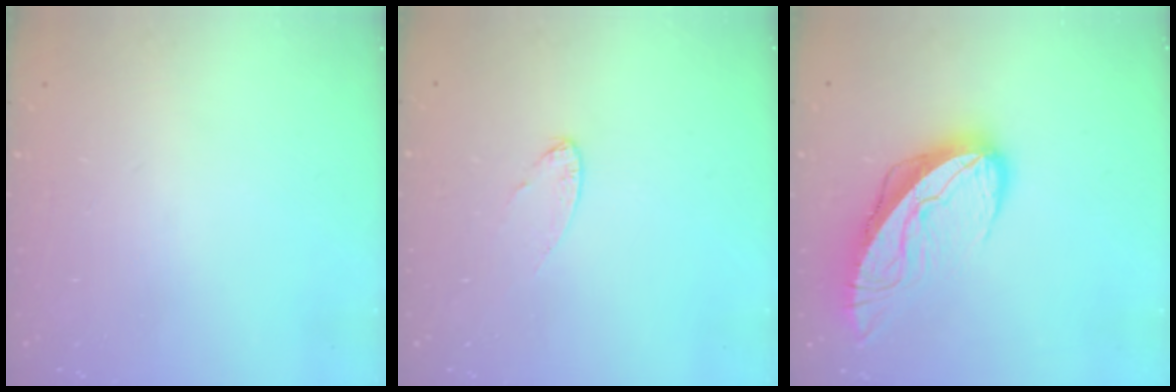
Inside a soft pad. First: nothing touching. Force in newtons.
{"total": 4.8, "press": 4.8, "slide": 0.4}
{"total": 11.1, "press": 11.0, "slide": 1.3}